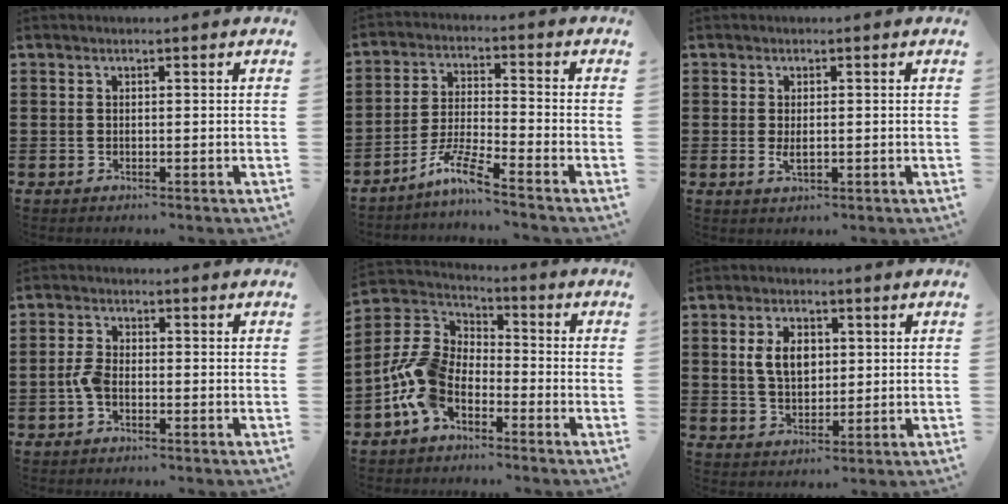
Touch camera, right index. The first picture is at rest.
{"total": 6.6, "force": [-5.4, -0.2, 3.8], "torque": [-0.090, -0.013, -0.107]}
{"total": 1.7, "force": [0.1, 0.8, 1.6], "torque": [-0.029, 0.003, 0.001]}
{"total": 2.8, "force": [-1.1, 1.5, 2.2], "torque": [-0.059, -0.002, -0.025]}
{"total": 9.5, "force": [-4.1, 6.1, 6.0], "torque": [-0.175, -0.002, -0.091]}
{"total": 5.5, "force": [1.1, 3.4, 4.1], "torque": [-0.089, 0.008, 0.014]}